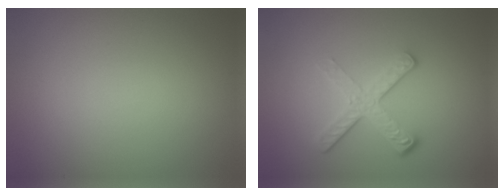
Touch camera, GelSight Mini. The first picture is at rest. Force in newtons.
{"total": 4.1, "press": 2.7, "slide": 3.2}